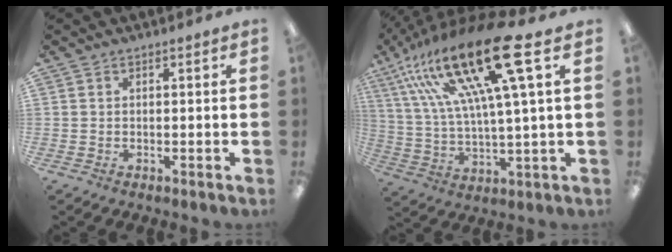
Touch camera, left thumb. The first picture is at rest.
{"total": 24.8, "force": [13.8, 5.3, 19.9], "torque": [-0.393, -0.075, 0.215]}